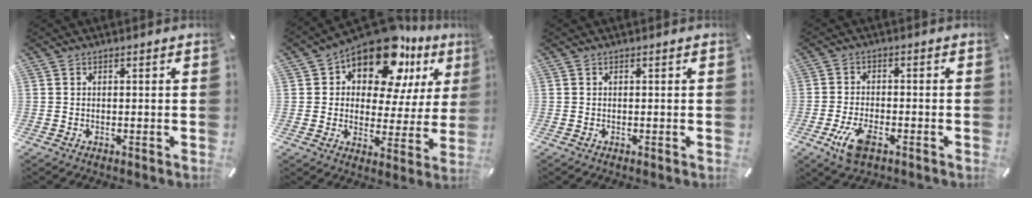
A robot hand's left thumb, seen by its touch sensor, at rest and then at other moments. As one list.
[{"total": 16.3, "force": [11.3, 8.1, 8.4], "torque": [-0.142, -0.080, 0.197]}, {"total": 0.0}, {"total": 6.9, "force": [-3.5, 3.2, 5.1], "torque": [-0.115, 0.004, -0.064]}]